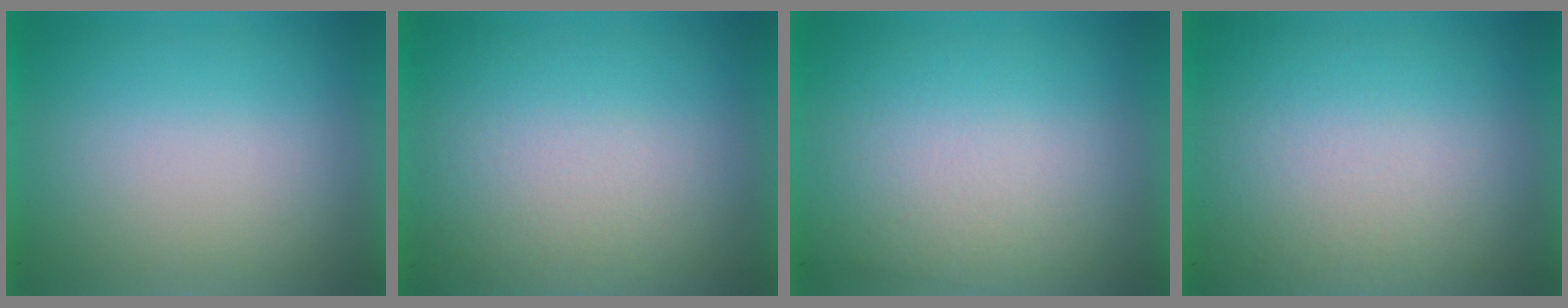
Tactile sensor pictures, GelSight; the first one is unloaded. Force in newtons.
{"total": 2.3}
{"total": 2.2}
{"total": 2.6}